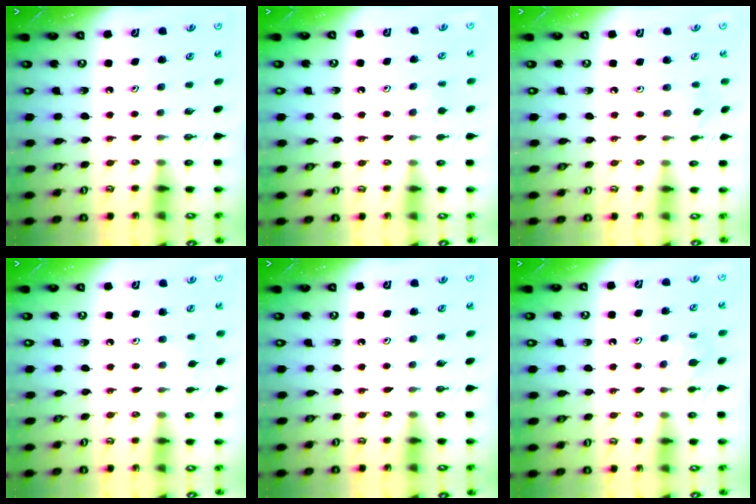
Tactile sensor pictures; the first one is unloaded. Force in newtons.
{"total": 3.5, "press": 3.5, "slide": 0.6}
{"total": 2.8, "press": 2.8, "slide": 0.1}
{"total": 3.6, "press": 3.5, "slide": 0.7}
{"total": 0.0}
{"total": 4.2, "press": 4.2, "slide": 0.5}